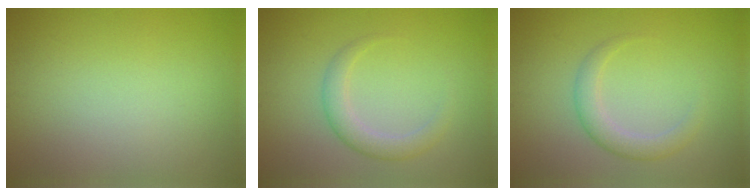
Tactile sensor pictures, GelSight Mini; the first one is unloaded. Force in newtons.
{"total": 2.5, "press": 2.5, "slide": 0.2}
{"total": 2.5, "press": 2.5, "slide": 0.2}